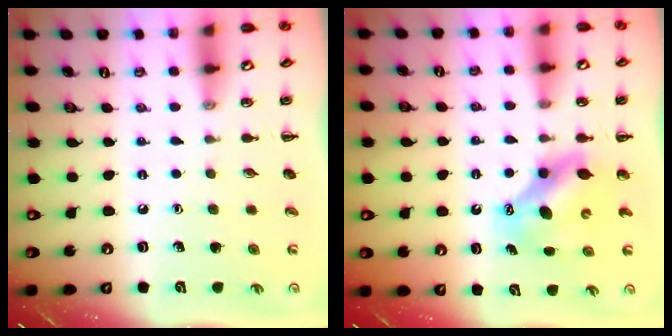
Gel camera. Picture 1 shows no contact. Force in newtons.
{"total": 7.2, "press": 7.0, "slide": 1.6}